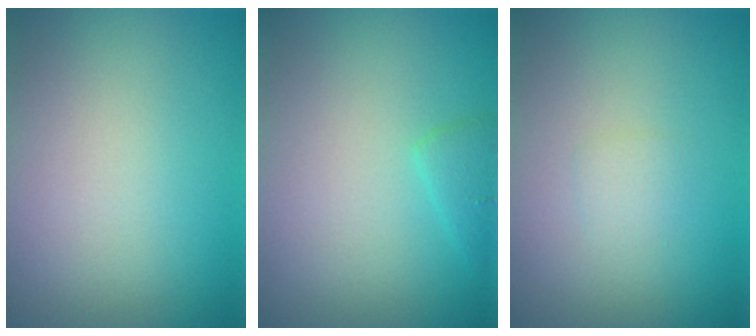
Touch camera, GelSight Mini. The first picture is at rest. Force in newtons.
{"total": 1.4, "press": 1.4, "slide": 0.1}
{"total": 0.9, "press": 0.9, "slide": 0.0}